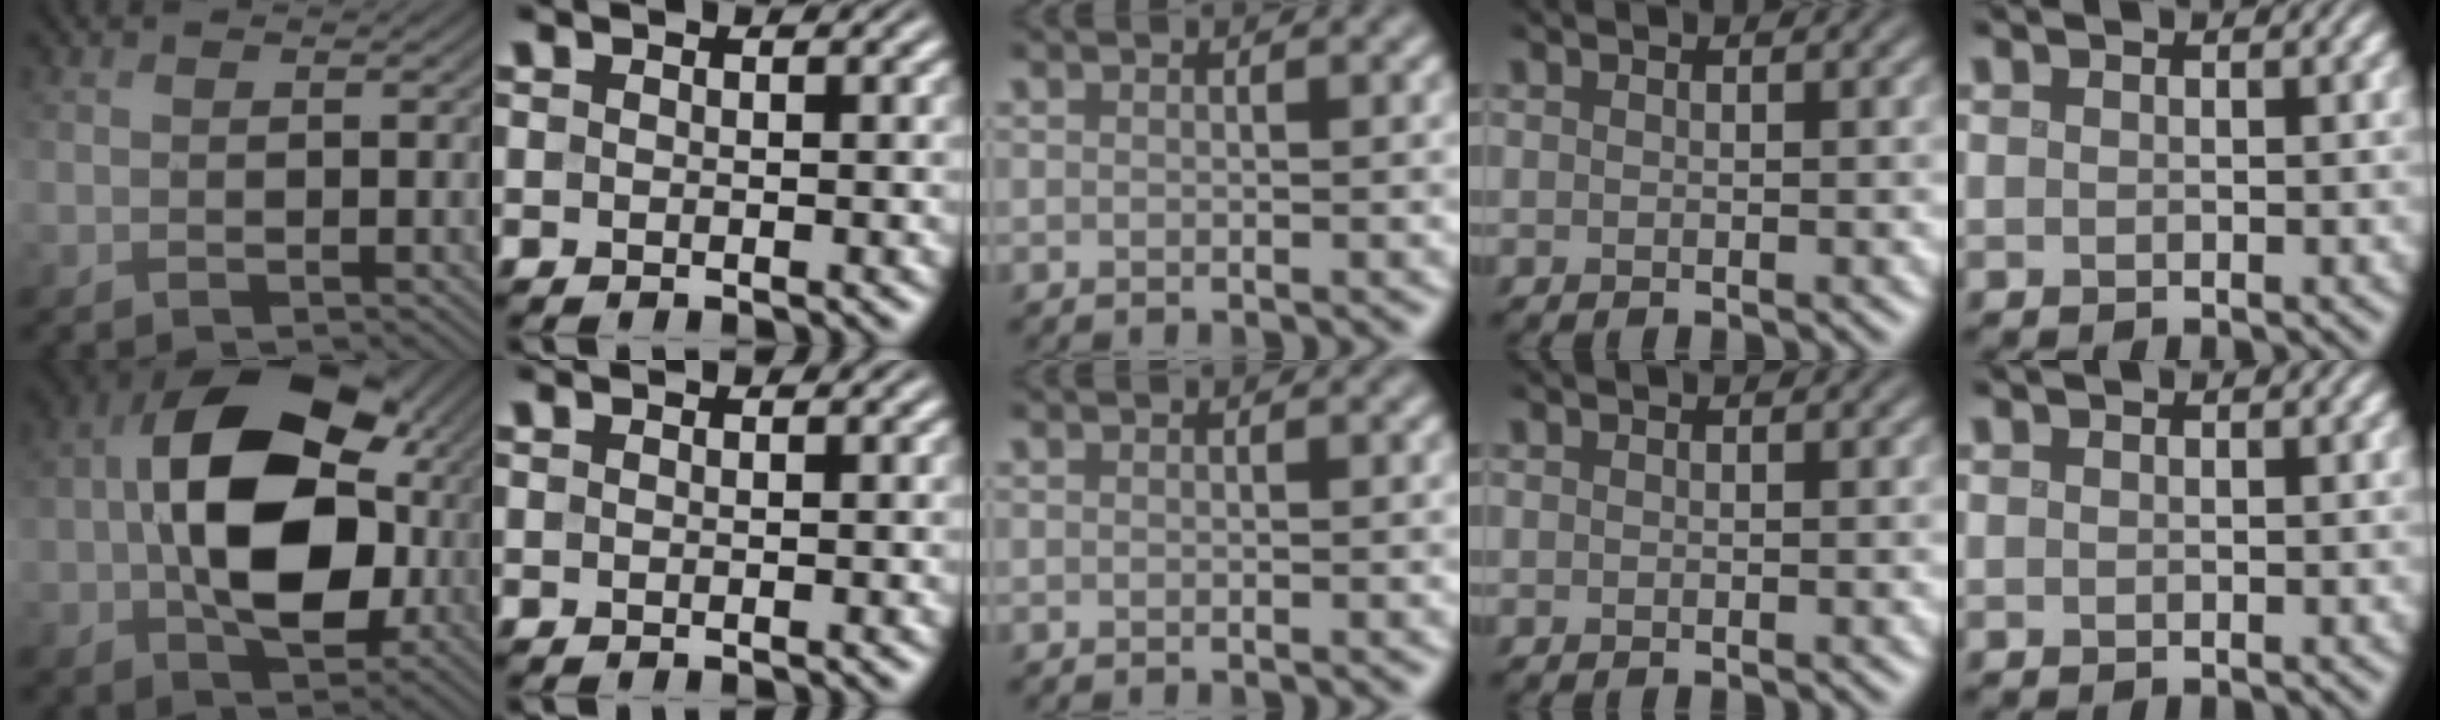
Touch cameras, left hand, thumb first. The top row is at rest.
{"thumb": {"total": 16.3, "force": [-0.4, 10.6, 12.3], "torque": [-0.211, 0.006, -0.011]}}